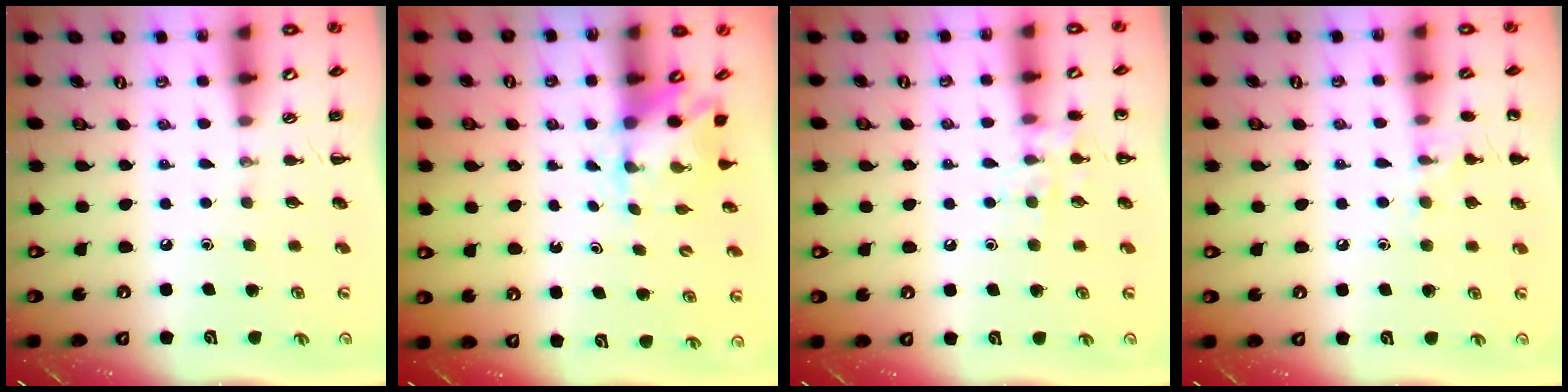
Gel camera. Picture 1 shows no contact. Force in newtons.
{"total": 3.2, "press": 3.1, "slide": 0.3}
{"total": 8.7, "press": 8.6, "slide": 1.2}
{"total": 8.7, "press": 8.5, "slide": 1.9}